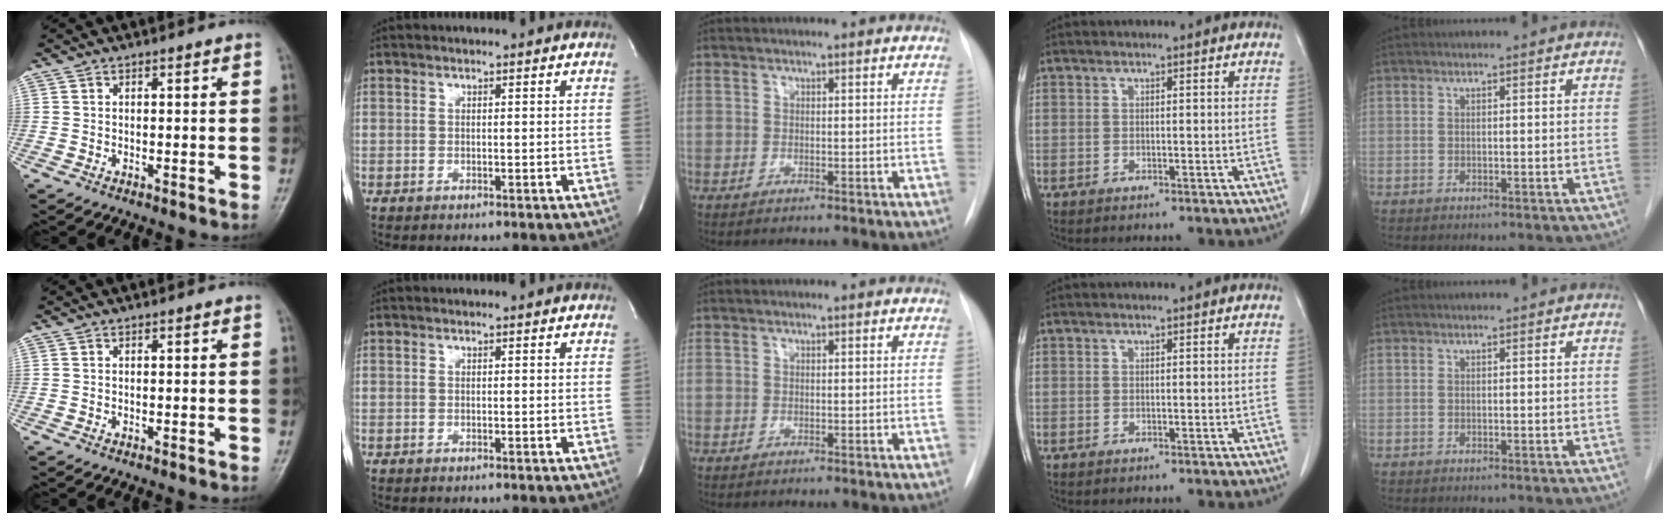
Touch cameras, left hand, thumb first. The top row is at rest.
{}